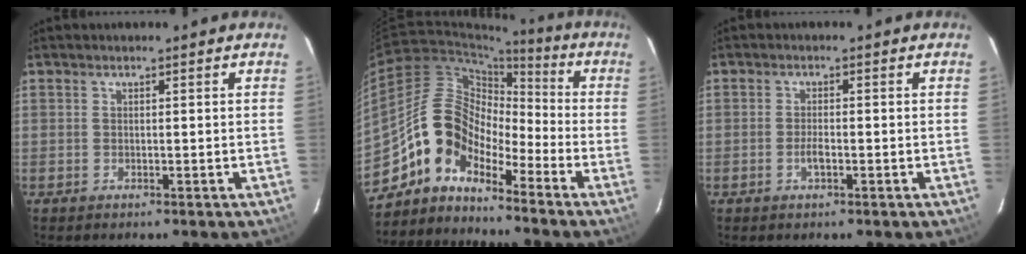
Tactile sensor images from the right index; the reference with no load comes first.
{"total": 10.7, "force": [-7.7, 5.7, 4.8], "torque": [-0.079, 0.033, -0.162]}
{"total": 2.1, "force": [-0.8, 0.7, 1.7], "torque": [-0.037, 0.002, -0.016]}